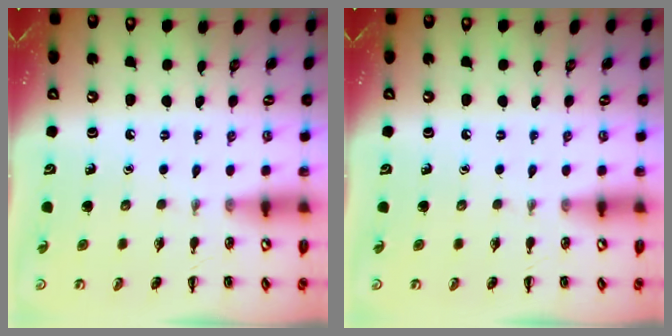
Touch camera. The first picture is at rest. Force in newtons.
{"total": 0.0}